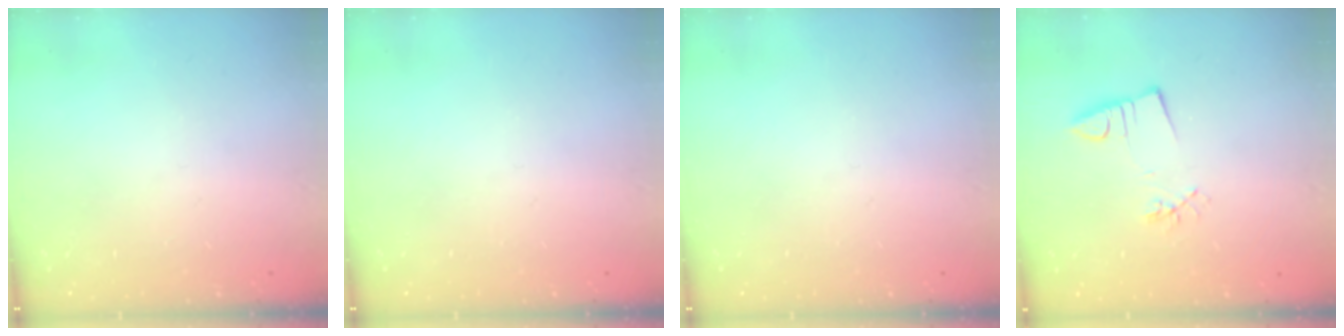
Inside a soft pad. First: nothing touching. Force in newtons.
{"total": 0.0}
{"total": 0.0}
{"total": 2.5, "press": 0.9, "slide": 2.4}